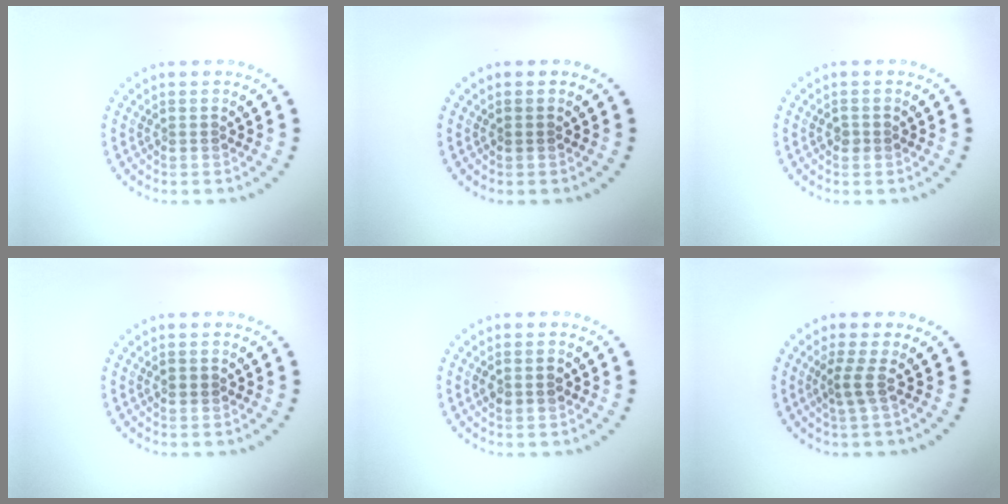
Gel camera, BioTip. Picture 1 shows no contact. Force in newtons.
{"total": 0.5, "press": 0.5, "slide": 0.1}
{"total": 0.9, "press": 0.9, "slide": 0.0}
{"total": 1.1, "press": 1.1, "slide": 0.1}
{"total": 1.4, "press": 1.4, "slide": 0.0}
{"total": 1.8, "press": 1.1, "slide": 1.4}